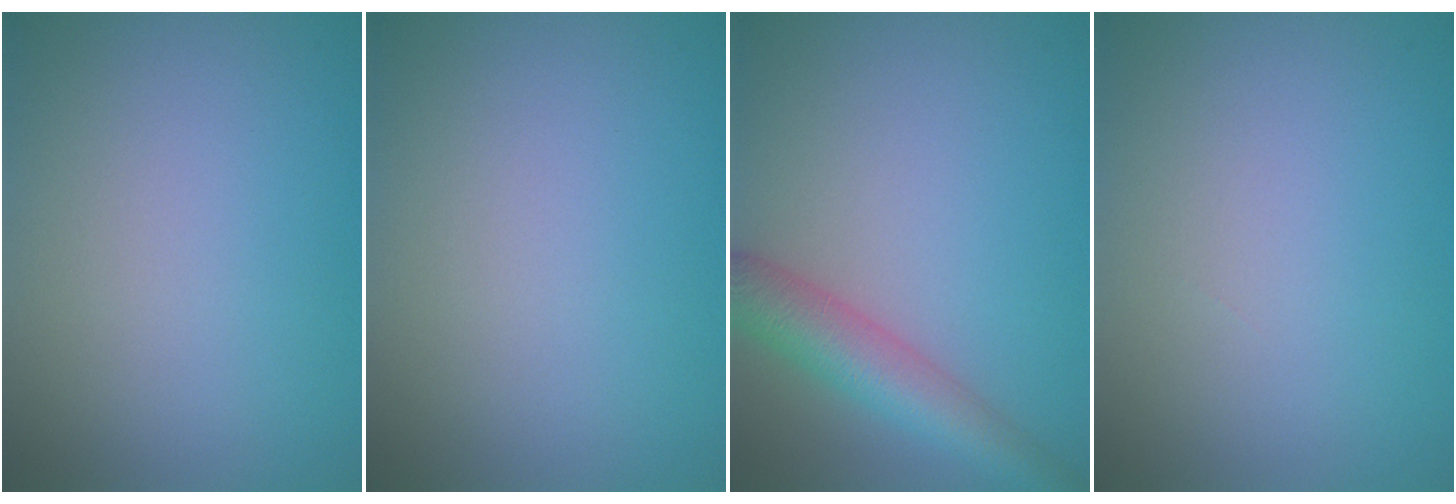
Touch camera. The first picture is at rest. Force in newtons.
{"total": 0.0}
{"total": 5.0, "press": 5.0, "slide": 0.2}
{"total": 0.0}